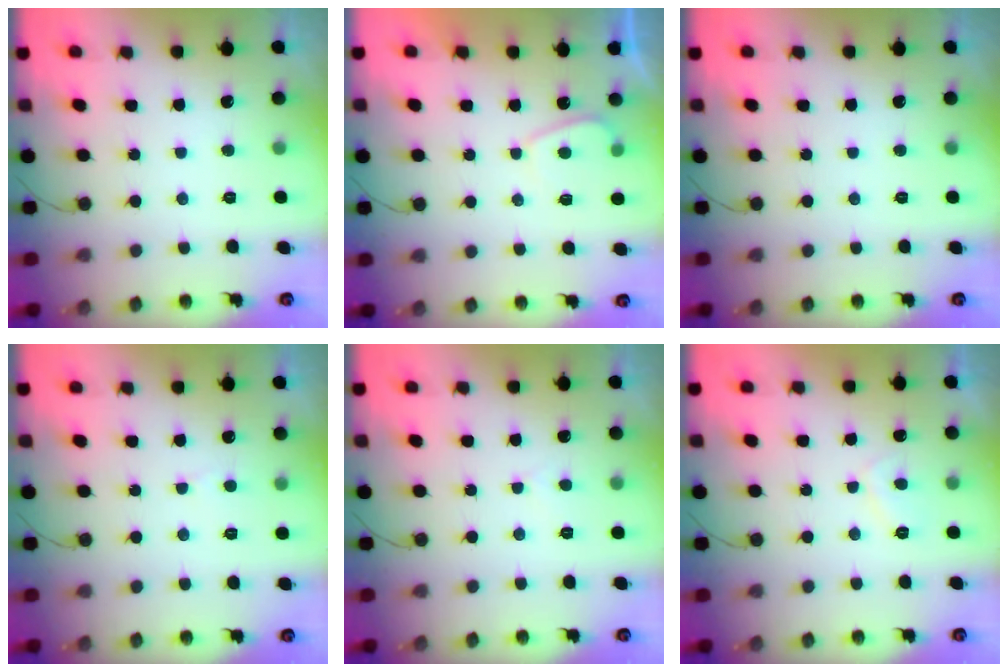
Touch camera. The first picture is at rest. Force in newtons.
{"total": 1.2, "press": 1.1, "slide": 0.6}
{"total": 0.0}
{"total": 2.4, "press": 2.4, "slide": 0.2}
{"total": 2.2, "press": 2.2, "slide": 0.3}
{"total": 2.5, "press": 2.4, "slide": 0.8}